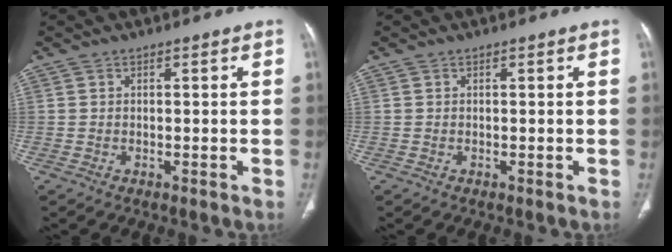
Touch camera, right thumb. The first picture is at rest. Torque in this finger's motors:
{"motor_torque": [0.09, 0.07, 0.00, 0.00, 0.01]}